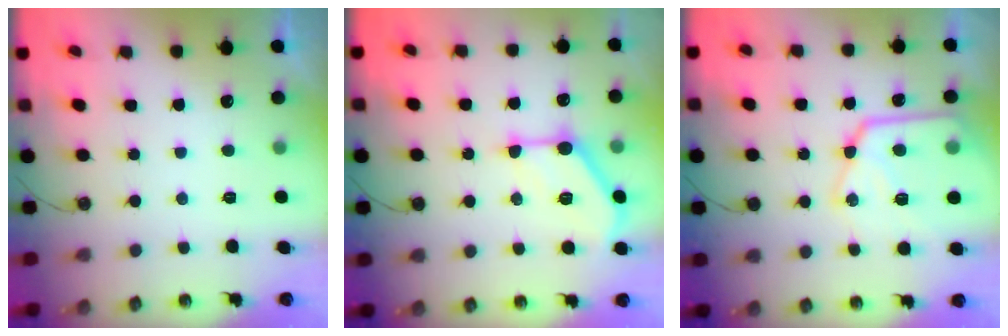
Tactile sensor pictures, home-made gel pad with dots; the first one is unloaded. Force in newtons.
{"total": 13.0, "press": 13.0, "slide": 0.5}
{"total": 18.1, "press": 17.9, "slide": 2.0}